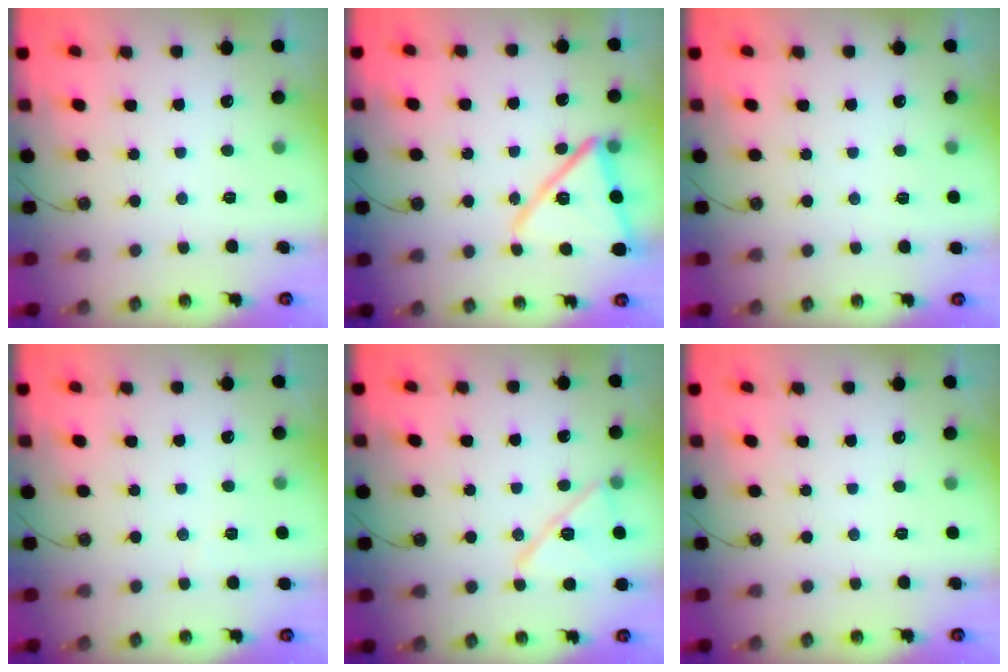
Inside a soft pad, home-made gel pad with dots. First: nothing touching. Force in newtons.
{"total": 15.8, "press": 15.8, "slide": 1.3}
{"total": 2.1, "press": 0.8, "slide": 2.0}
{"total": 2.5, "press": 2.3, "slide": 0.9}
{"total": 13.4, "press": 13.4, "slide": 0.3}
{"total": 0.0}